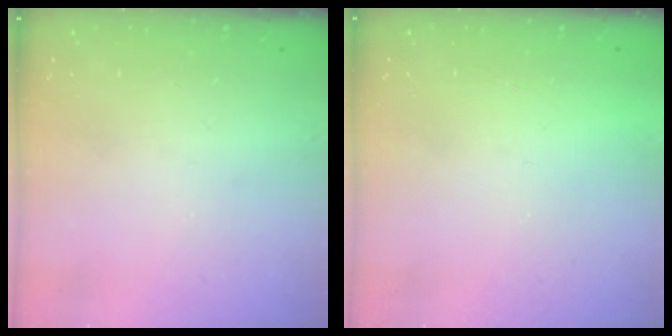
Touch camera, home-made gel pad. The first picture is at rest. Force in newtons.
{"total": 1.8, "press": 1.8, "slide": 0.1}